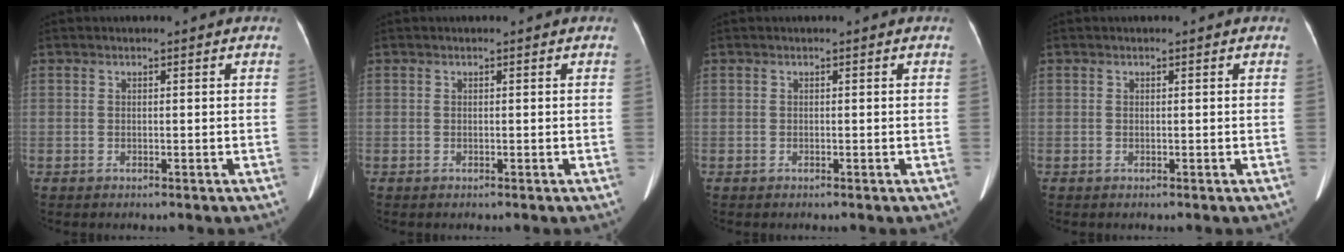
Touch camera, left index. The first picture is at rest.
{"total": 0.0}
{"total": 0.0}
{"total": 0.0}